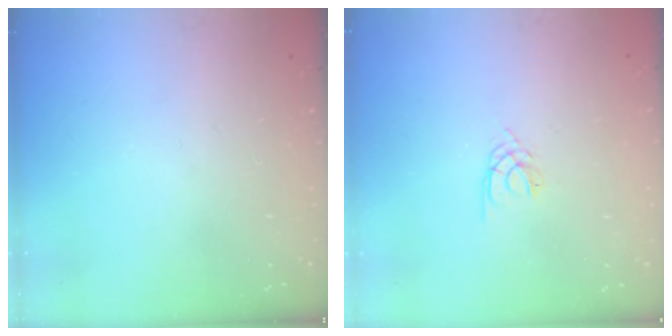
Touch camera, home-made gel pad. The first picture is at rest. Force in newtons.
{"total": 1.6, "press": 1.6, "slide": 0.3}